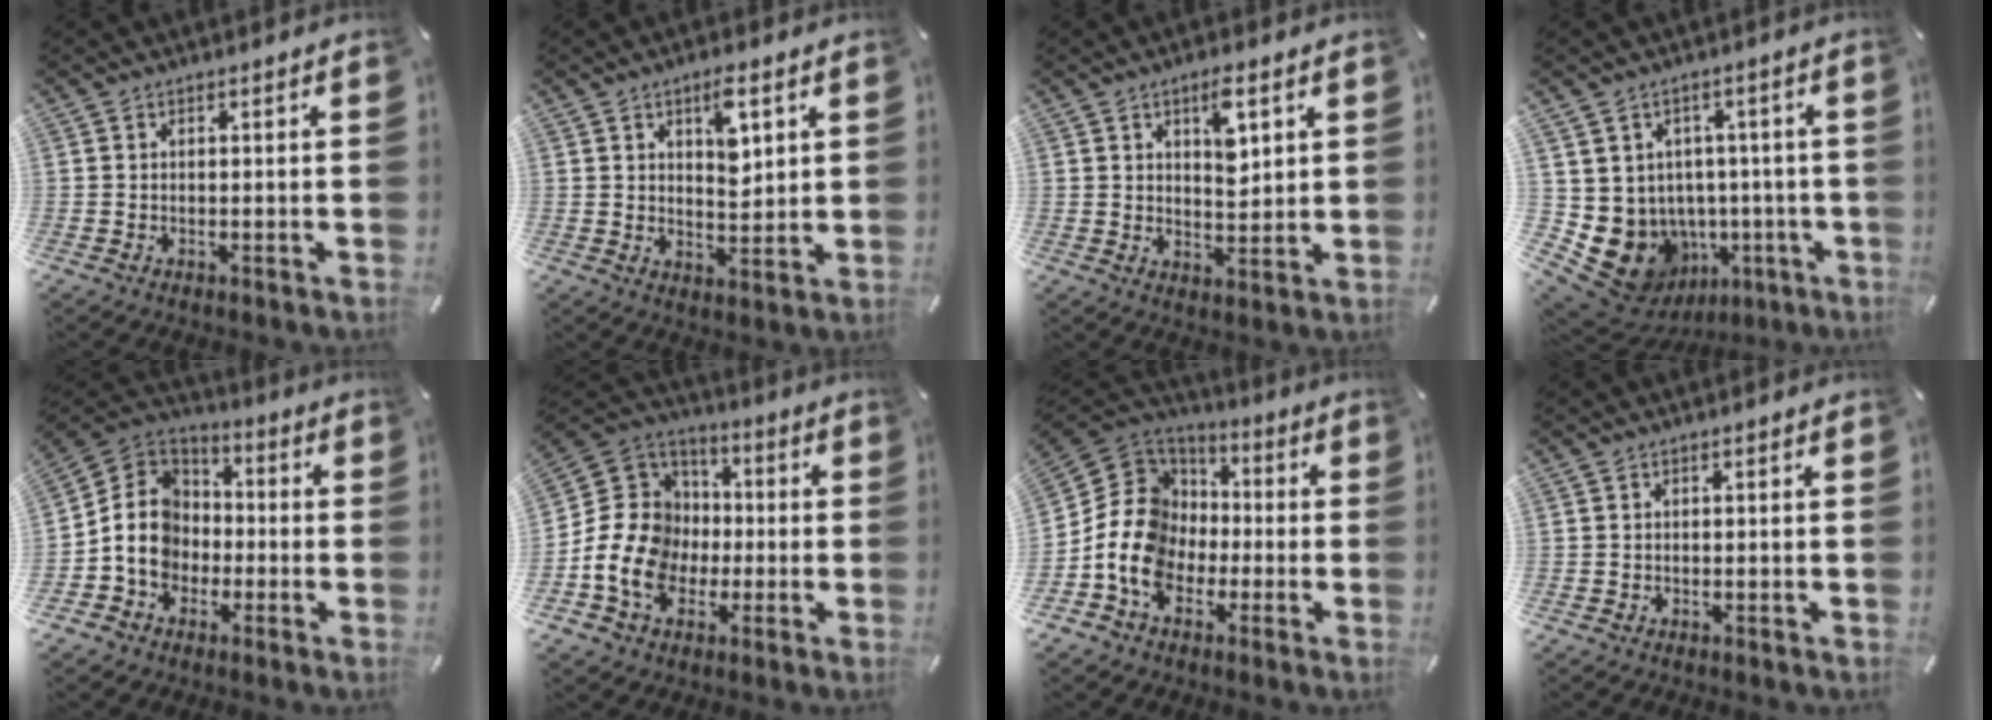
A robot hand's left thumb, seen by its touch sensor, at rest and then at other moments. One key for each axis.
{"total": 7.2, "fx": 3.5, "fy": 3.8, "fz": 5.0, "tx": -0.061, "ty": -0.017, "tz": 0.053}
{"total": 7.0, "fx": 3.4, "fy": 3.6, "fz": 5.0, "tx": -0.061, "ty": -0.018, "tz": 0.050}
{"total": 10.7, "fx": -2.9, "fy": 9.5, "fz": 4.0, "tx": -0.088, "ty": -0.011, "tz": -0.038}
{"total": 11.5, "fx": -3.2, "fy": 10.3, "fz": 4.1, "tx": -0.115, "ty": 0.019, "tz": -0.061}
{"total": 16.2, "fx": -4.3, "fy": 14.1, "fz": 6.8, "tx": -0.151, "ty": 0.026, "tz": -0.078}
{"total": 14.4, "fx": -3.9, "fy": 12.5, "fz": 5.9, "tx": -0.143, "ty": 0.018, "tz": -0.073}
{"total": 0.0}